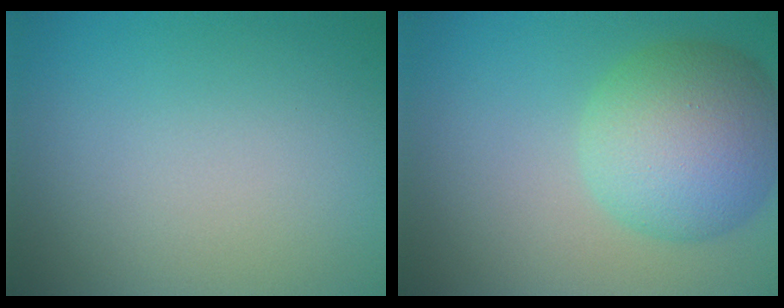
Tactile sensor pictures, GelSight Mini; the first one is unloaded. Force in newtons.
{"total": 8.0, "press": 8.0, "slide": 0.4}